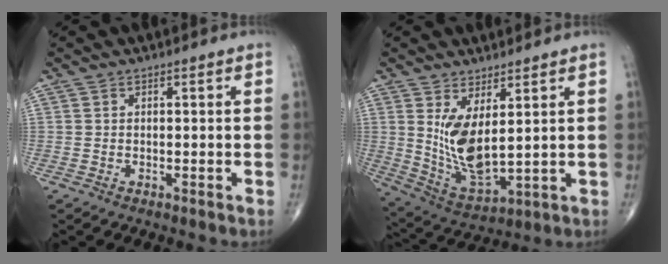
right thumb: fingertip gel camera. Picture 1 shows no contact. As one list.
[{"total": 10.5, "force": [2.7, 4.2, 9.2], "torque": [-0.173, -0.036, 0.070]}]